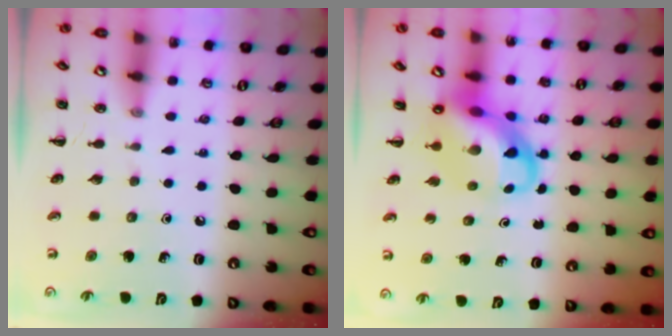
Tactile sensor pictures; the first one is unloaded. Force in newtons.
{"total": 9.1, "press": 8.8, "slide": 2.4}